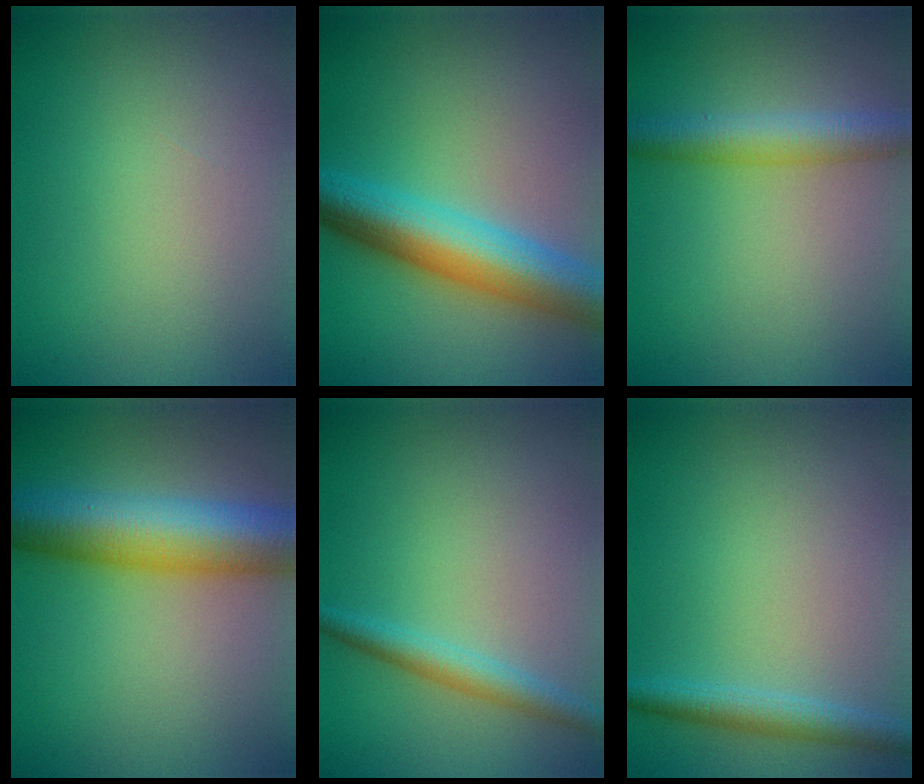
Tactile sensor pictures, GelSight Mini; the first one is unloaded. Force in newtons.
{"total": 8.1, "press": 8.1, "slide": 0.5}
{"total": 4.0, "press": 4.0, "slide": 0.1}
{"total": 10.0, "press": 10.0, "slide": 0.2}
{"total": 2.4, "press": 2.4, "slide": 0.1}
{"total": 2.5, "press": 2.5, "slide": 0.1}